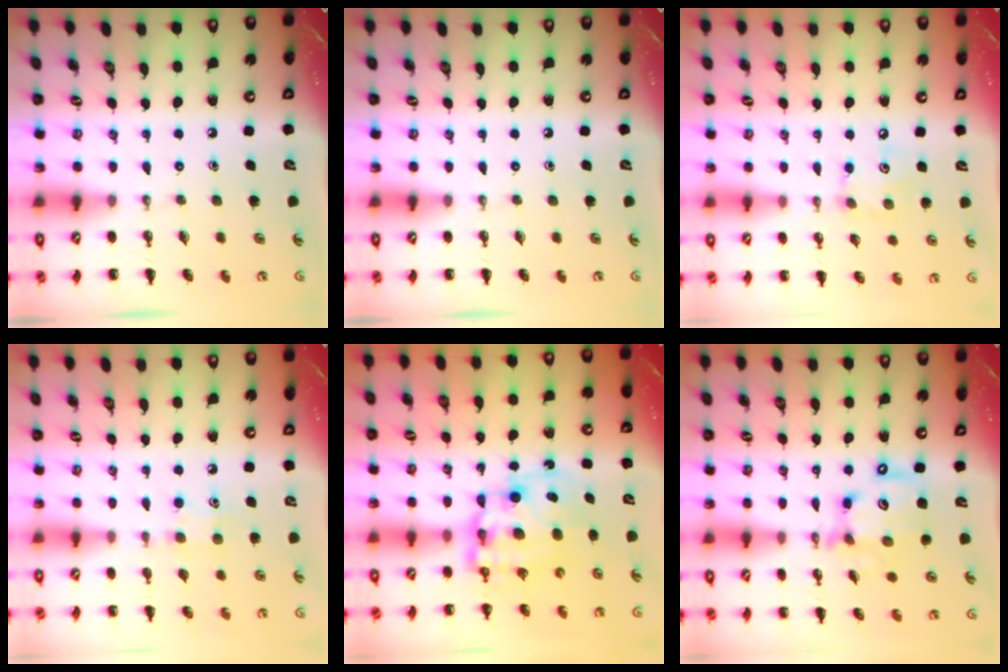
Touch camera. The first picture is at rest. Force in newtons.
{"total": 0.0}
{"total": 5.3, "press": 5.2, "slide": 0.8}
{"total": 7.4, "press": 7.2, "slide": 1.4}
{"total": 11.0, "press": 10.7, "slide": 2.5}
{"total": 14.4, "press": 14.0, "slide": 3.1}